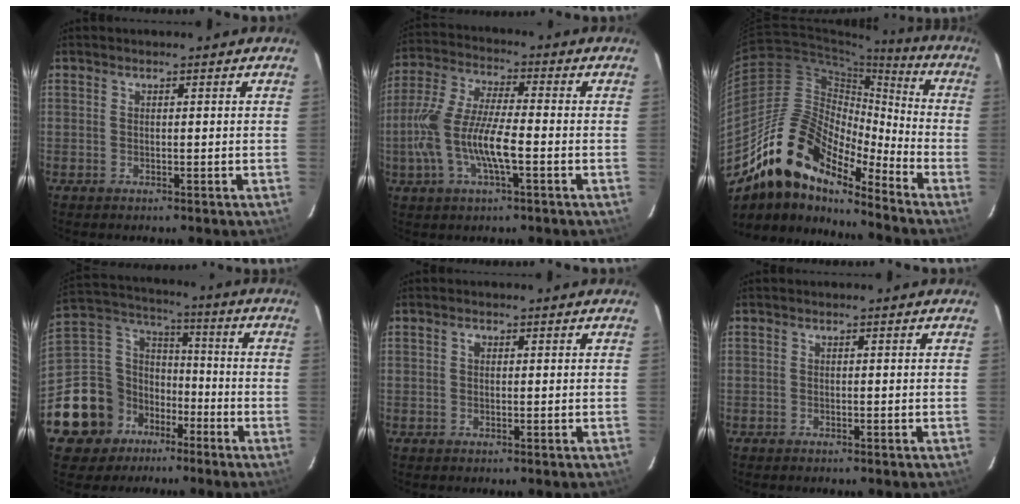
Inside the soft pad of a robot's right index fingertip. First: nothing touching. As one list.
[{"total": 13.4, "force": [-3.3, 3.7, 12.4], "torque": [-0.266, -0.002, -0.067]}, {"total": 18.0, "force": [-14.2, 6.3, 9.0], "torque": [-0.152, 0.002, -0.273]}, {"total": 15.1, "force": [-8.7, 11.6, 4.3], "torque": [-0.123, 0.053, -0.140]}, {"total": 0.9, "force": [0.2, 0.7, 0.5], "torque": [-0.007, 0.005, 0.002]}, {"total": 0.7, "force": [-0.5, 0.4, -0.1], "torque": [-0.002, 0.001, -0.011]}]